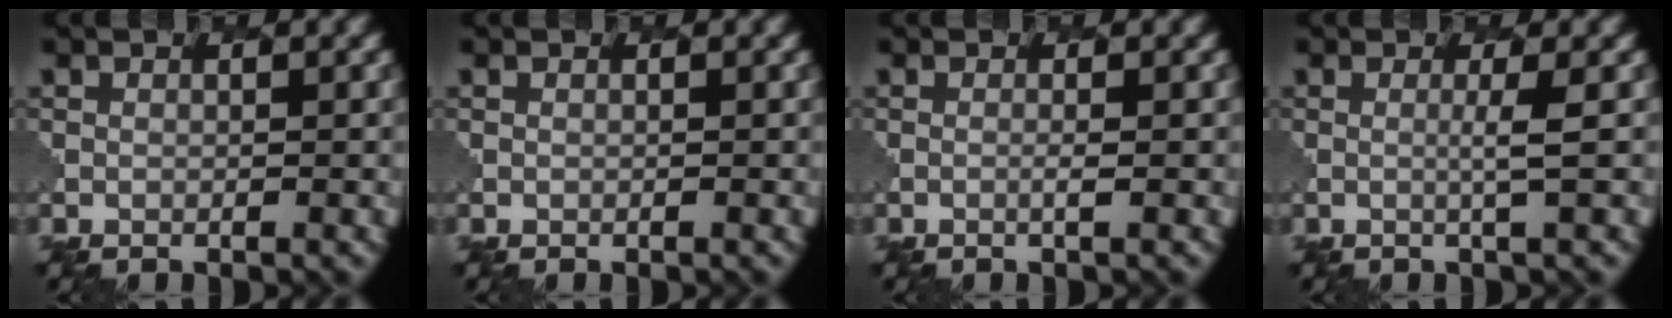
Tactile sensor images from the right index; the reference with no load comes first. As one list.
[{"total": 0.0}, {"total": 0.8, "force": [0.1, 0.2, 0.8], "torque": [-0.008, 0.004, -0.004]}, {"total": 1.5, "force": [0.4, 0.1, 1.4], "torque": [-0.022, -0.002, -0.002]}]